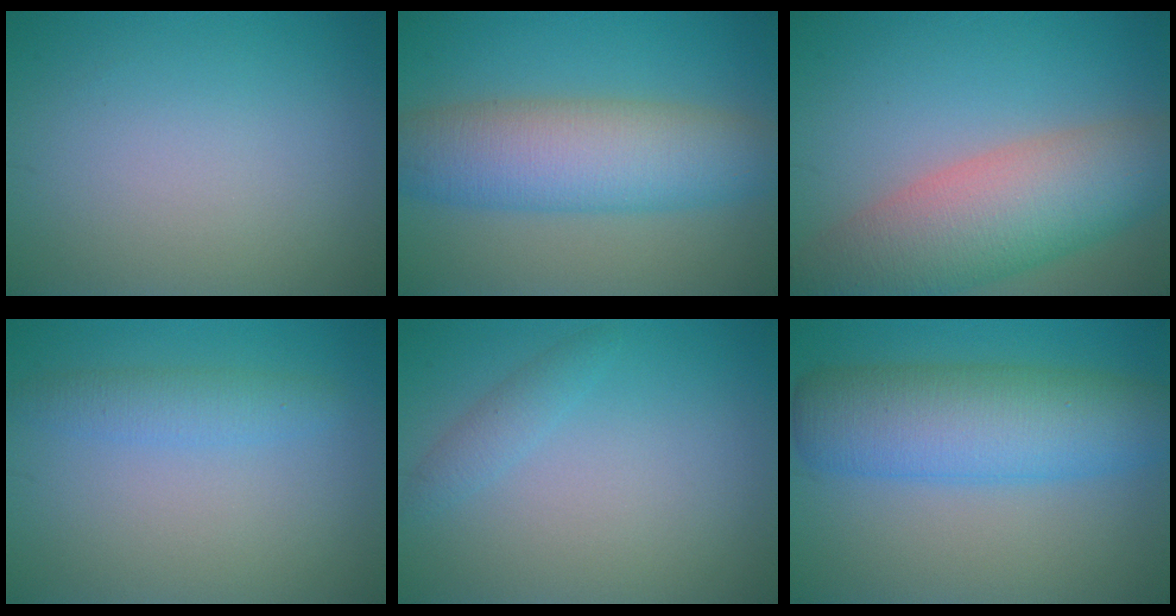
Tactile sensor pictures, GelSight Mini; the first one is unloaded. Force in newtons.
{"total": 8.4, "press": 8.3, "slide": 0.2}
{"total": 9.6, "press": 9.6, "slide": 0.6}
{"total": 2.3, "press": 2.3, "slide": 0.2}
{"total": 1.4, "press": 1.4, "slide": 0.1}
{"total": 8.7, "press": 8.7, "slide": 0.2}